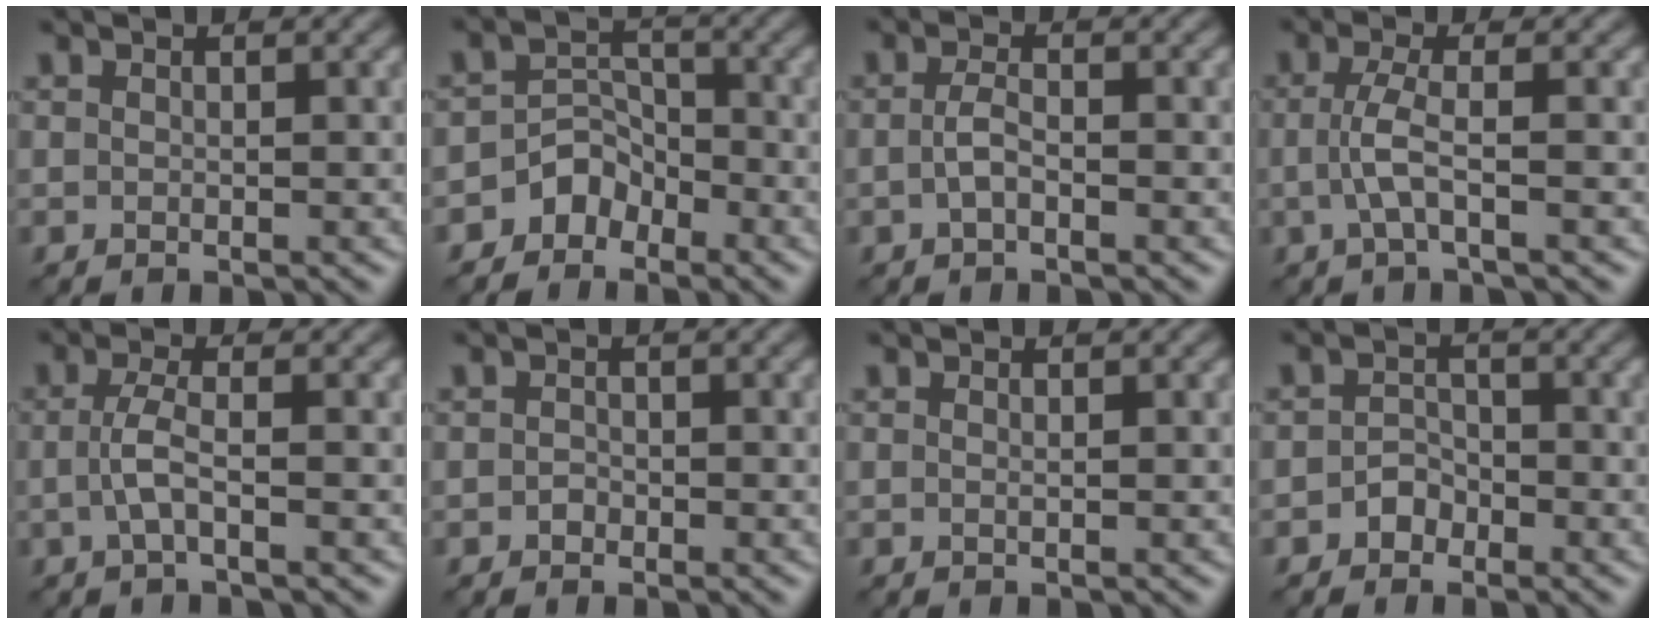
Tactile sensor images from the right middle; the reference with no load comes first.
{"total": 2.9, "force": [-2.1, 1.9, 0.5], "torque": [0.002, 0.011, -0.042]}
{"total": 1.6, "force": [-0.5, 0.6, 1.4], "torque": [-0.031, 0.001, -0.014]}
{"total": 2.5, "force": [-0.3, 0.5, 2.4], "torque": [-0.057, 0.001, -0.009]}
{"total": 2.2, "force": [-0.4, 0.5, 2.1], "torque": [-0.049, 0.001, -0.012]}
{"total": 0.7, "force": [-0.4, 0.5, 0.2], "torque": [-0.003, -0.002, -0.008]}
{"total": 0.0}
{"total": 1.7, "force": [-1.0, 1.3, 0.5], "torque": [-0.006, 0.007, -0.019]}